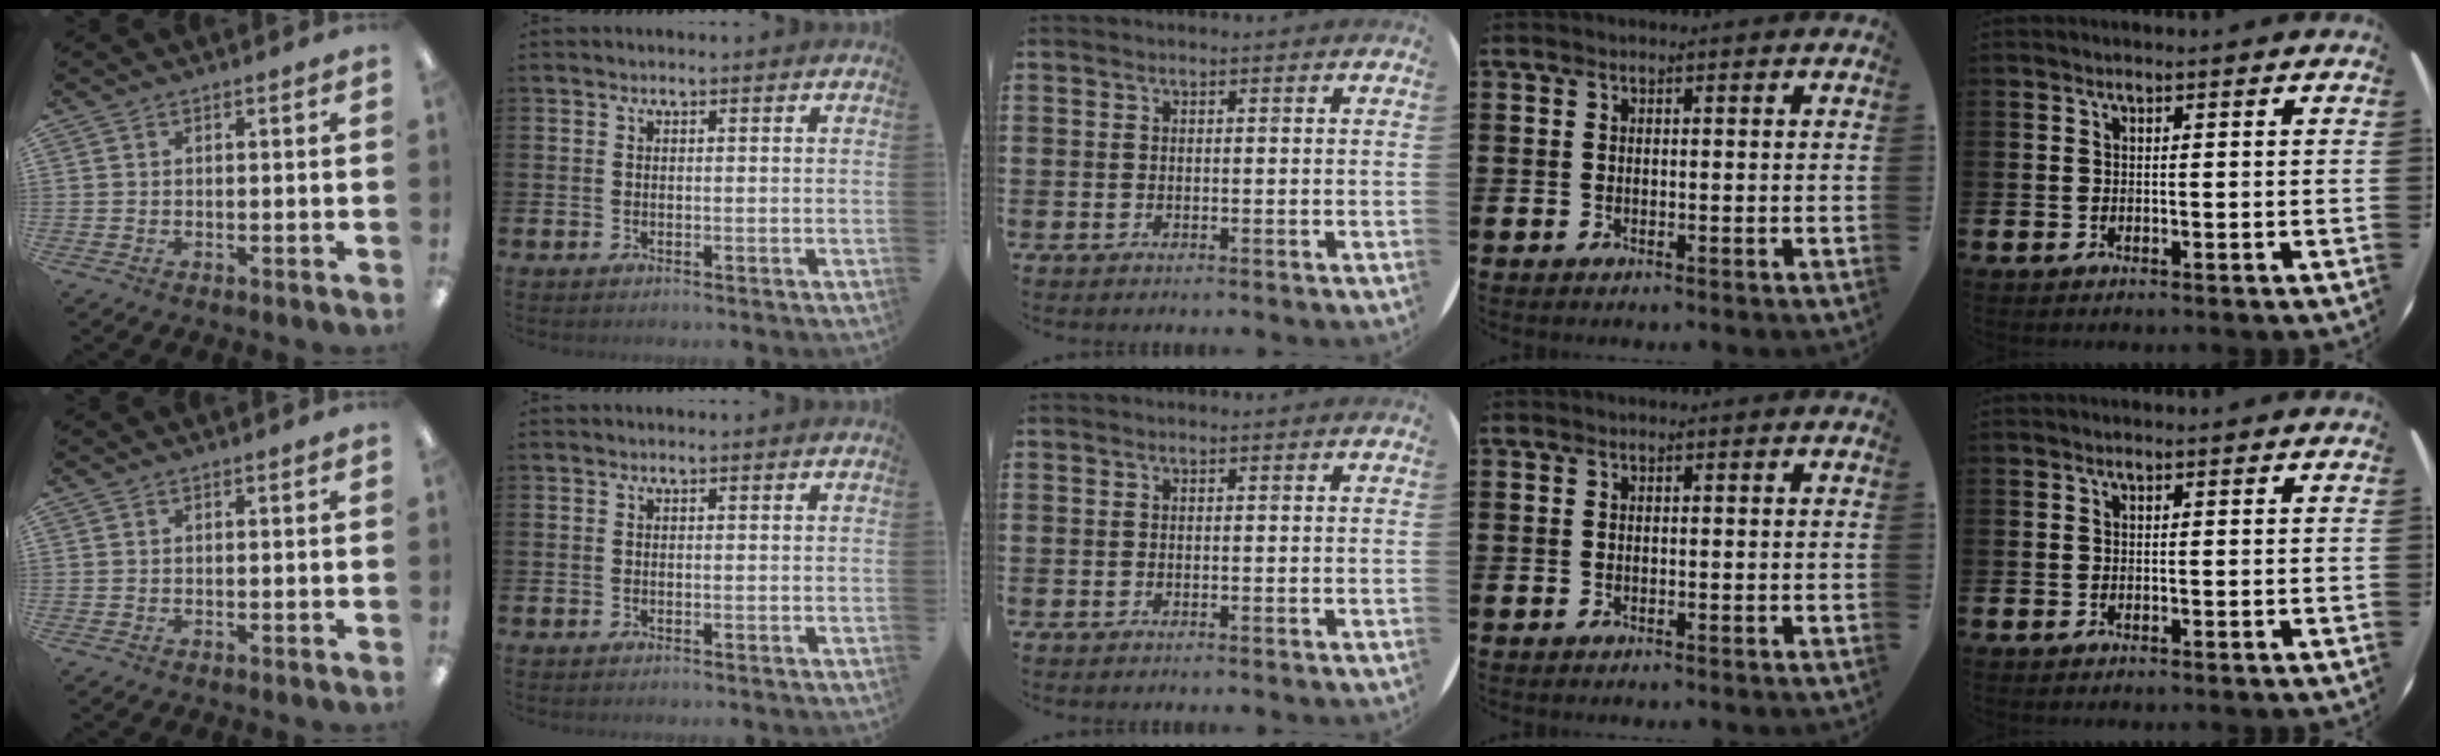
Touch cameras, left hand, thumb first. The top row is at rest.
{}